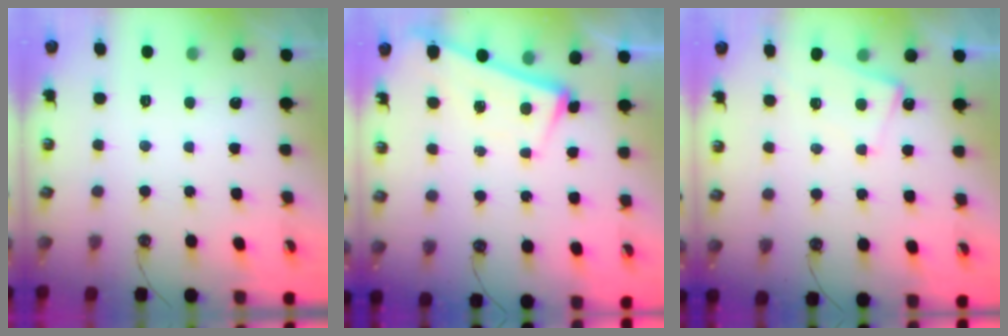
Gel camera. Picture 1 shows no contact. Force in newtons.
{"total": 0.8, "press": 0.7, "slide": 0.5}
{"total": 4.3, "press": 4.3, "slide": 0.3}